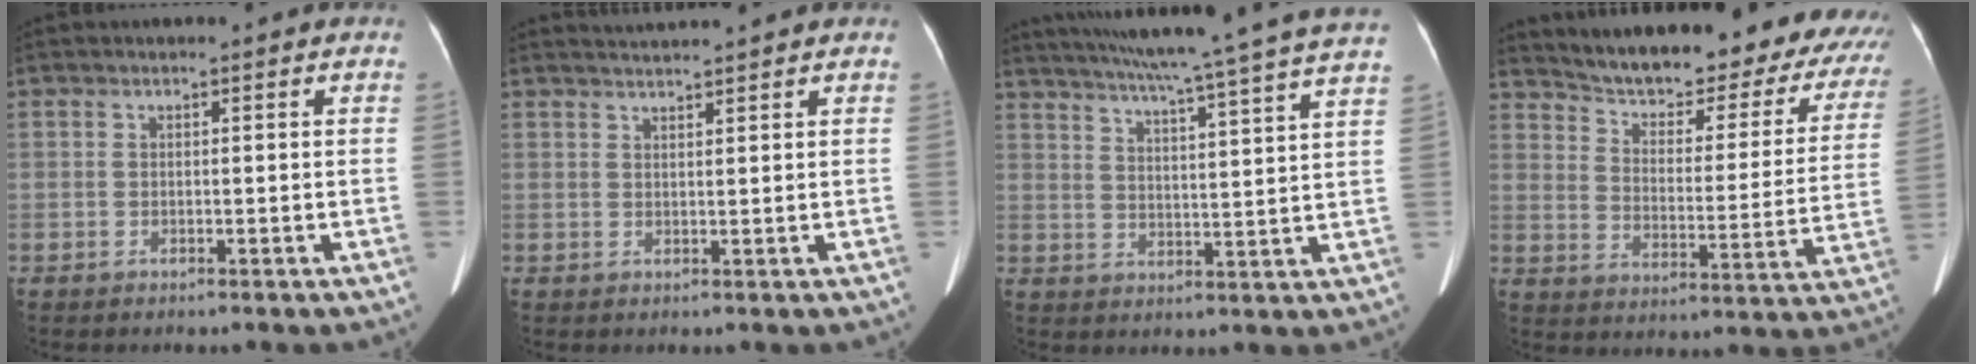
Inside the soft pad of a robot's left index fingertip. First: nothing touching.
{"total": 2.8, "force": [2.7, -0.6, 0.4], "torque": [-0.005, 0.016, 0.049]}
{"total": 24.5, "force": [21.3, -1.6, 12.0], "torque": [-0.203, -0.030, 0.276]}
{"total": 27.6, "force": [24.2, 7.5, 11.0], "torque": [-0.159, -0.048, 0.292]}